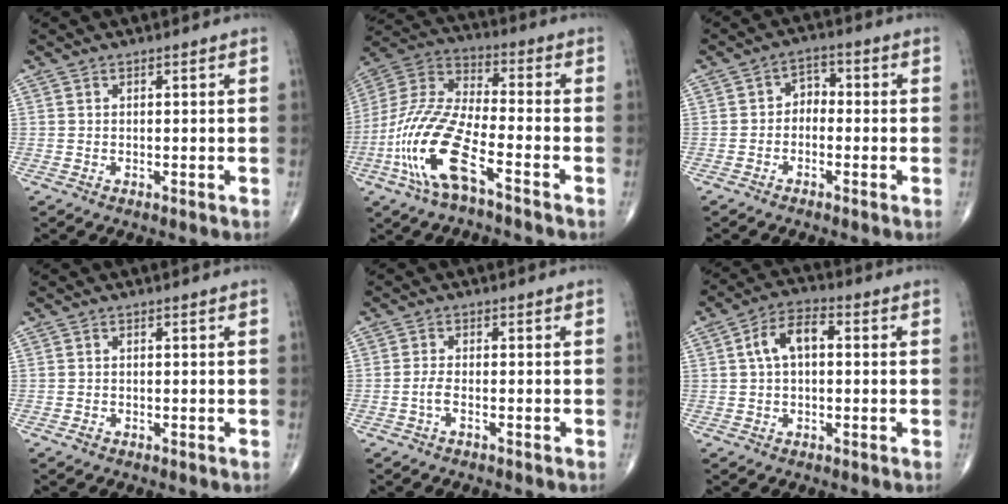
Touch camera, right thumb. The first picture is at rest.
{"total": 17.4, "force": [-7.8, 5.7, 14.5], "torque": [-0.327, 0.034, -0.150]}
{"total": 3.5, "force": [-0.9, 2.6, 2.1], "torque": [-0.013, 0.023, -0.031]}
{"total": 0.8, "force": [-0.5, 0.5, 0.3], "torque": [-0.005, 0.003, -0.010]}
{"total": 1.9, "force": [-0.9, 0.7, 1.6], "torque": [-0.036, 0.009, -0.018]}
{"total": 7.1, "force": [0.9, 4.0, 5.9], "torque": [-0.106, 0.024, 0.008]}